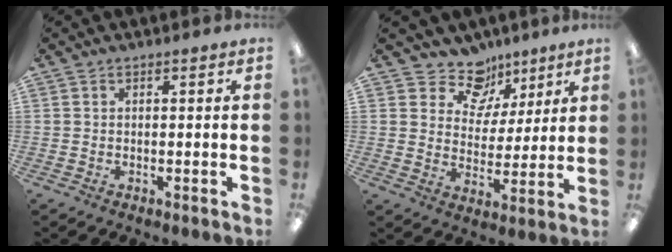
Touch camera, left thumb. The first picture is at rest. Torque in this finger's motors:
{"motor_torque": [-0.27, -0.19, -0.56, 0.05, 0.00]}